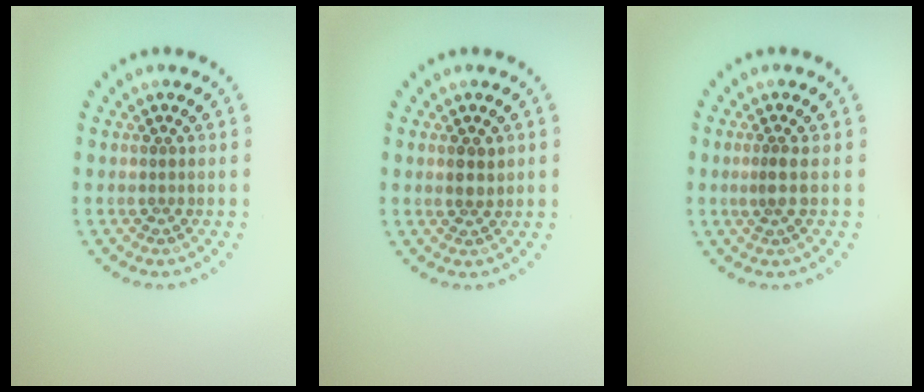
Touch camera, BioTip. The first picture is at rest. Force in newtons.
{"total": 1.5, "press": 1.5, "slide": 0.5}
{"total": 1.2, "press": 0.7, "slide": 0.9}